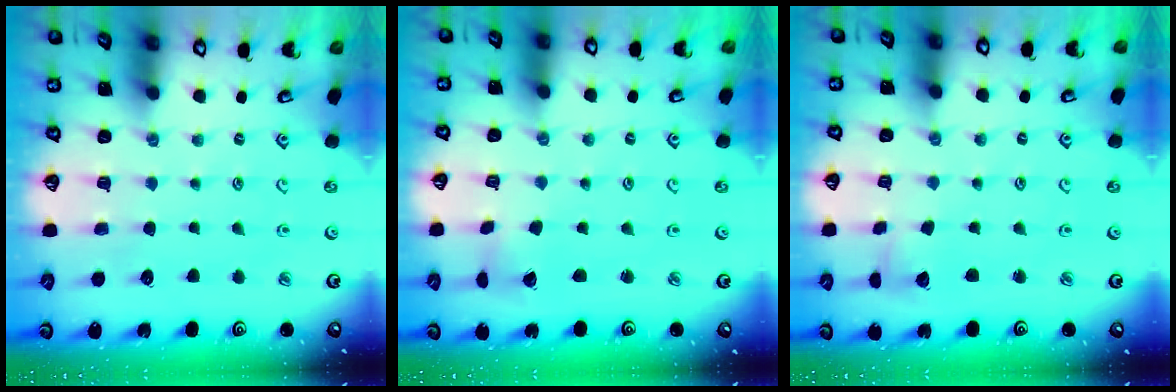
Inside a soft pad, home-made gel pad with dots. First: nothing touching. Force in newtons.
{"total": 2.1, "press": 2.1, "slide": 0.3}
{"total": 2.2, "press": 2.2, "slide": 0.3}